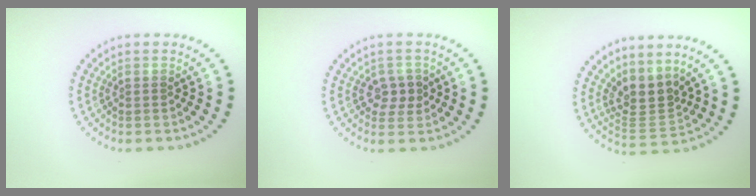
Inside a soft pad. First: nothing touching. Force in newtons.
{"total": 2.2, "press": 2.1, "slide": 0.6}
{"total": 3.3, "press": 2.5, "slide": 2.1}